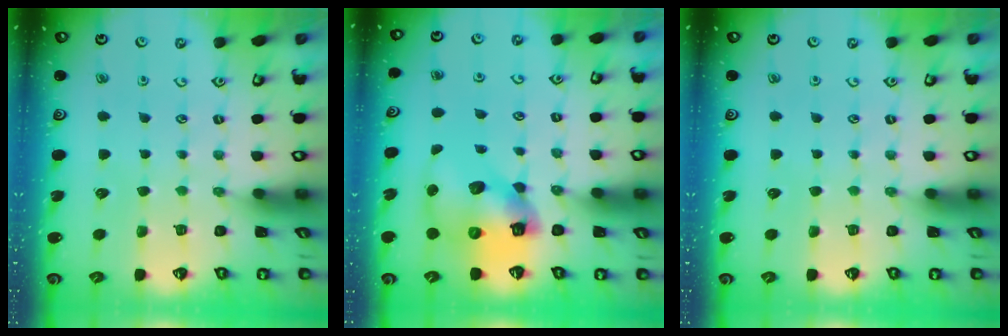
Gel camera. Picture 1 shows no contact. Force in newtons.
{"total": 13.1, "press": 12.9, "slide": 2.0}
{"total": 0.0}